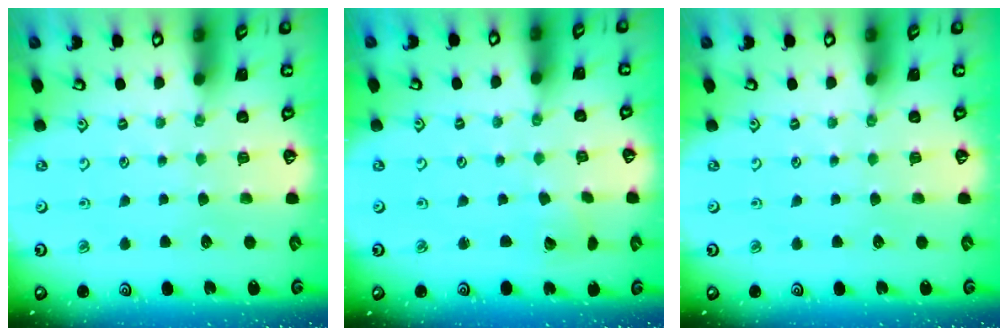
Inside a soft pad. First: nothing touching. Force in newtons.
{"total": 2.4, "press": 2.4, "slide": 0.1}
{"total": 0.0}